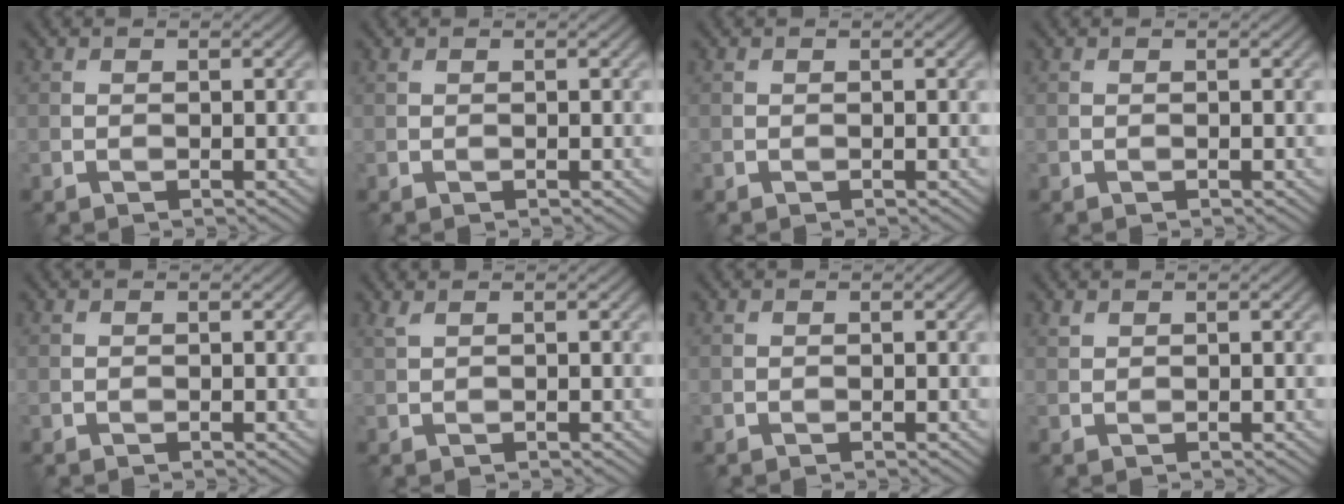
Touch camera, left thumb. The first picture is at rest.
{"total": 0.0}
{"total": 0.0}
{"total": 0.0}
{"total": 0.0}
{"total": 0.9, "force": [0.5, 0.2, 0.7], "torque": [-0.018, 0.007, 0.011]}
{"total": 0.0}
{"total": 0.5, "force": [0.4, 0.2, 0.2], "torque": [-0.008, 0.000, 0.012]}